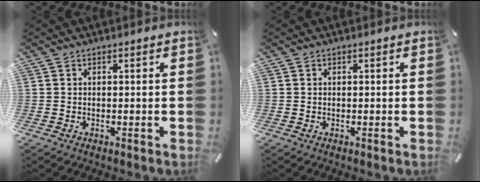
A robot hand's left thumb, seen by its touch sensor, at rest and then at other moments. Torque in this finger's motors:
{"motor_torque": [-0.05, 0.15, -0.03, -0.09, 0.02]}